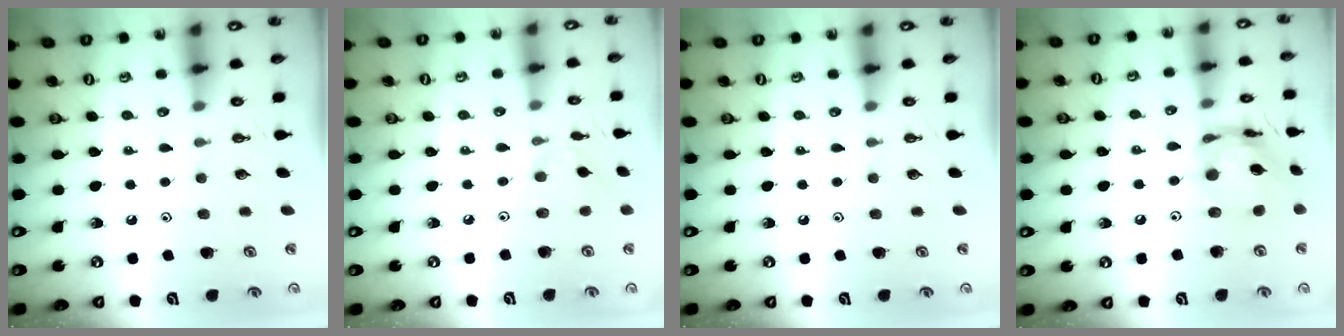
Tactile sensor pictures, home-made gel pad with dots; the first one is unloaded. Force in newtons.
{"total": 2.8, "press": 2.7, "slide": 0.6}
{"total": 0.0}
{"total": 14.0, "press": 14.0, "slide": 1.4}